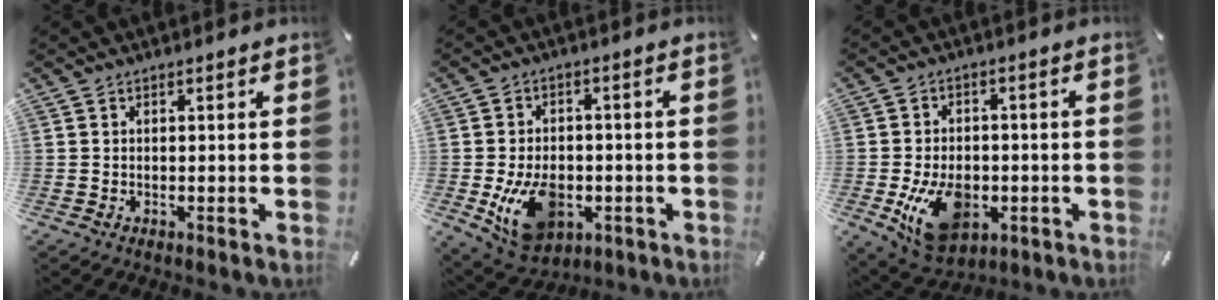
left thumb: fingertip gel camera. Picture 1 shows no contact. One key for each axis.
{"total": 13.4, "fx": -3.3, "fy": 9.6, "fz": 8.8, "tx": -0.151, "ty": 0.002, "tz": -0.054}
{"total": 13.3, "fx": -3.3, "fy": 9.2, "fz": 9.0, "tx": -0.161, "ty": 0.003, "tz": -0.054}